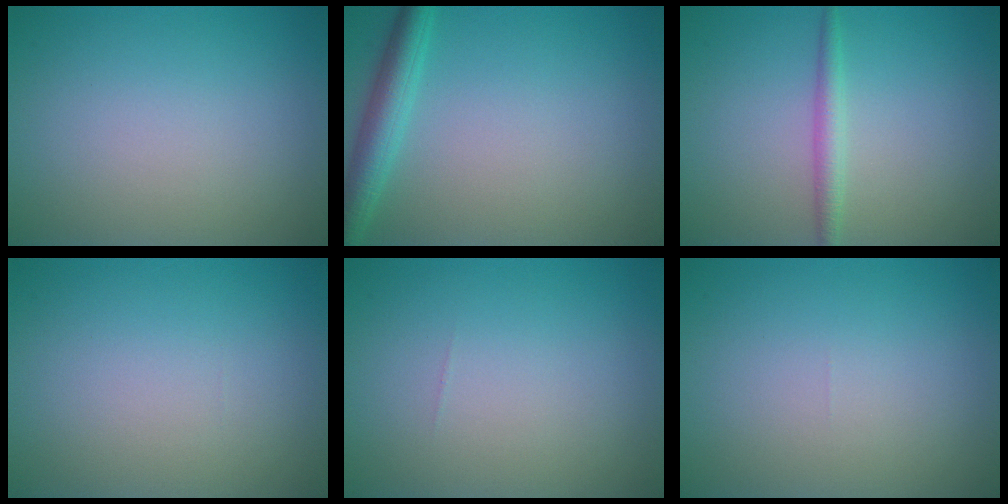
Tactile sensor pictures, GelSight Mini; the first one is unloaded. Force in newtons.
{"total": 3.4, "press": 3.4, "slide": 0.1}
{"total": 1.8, "press": 1.8, "slide": 0.0}
{"total": 0.0}
{"total": 0.0}
{"total": 0.0}